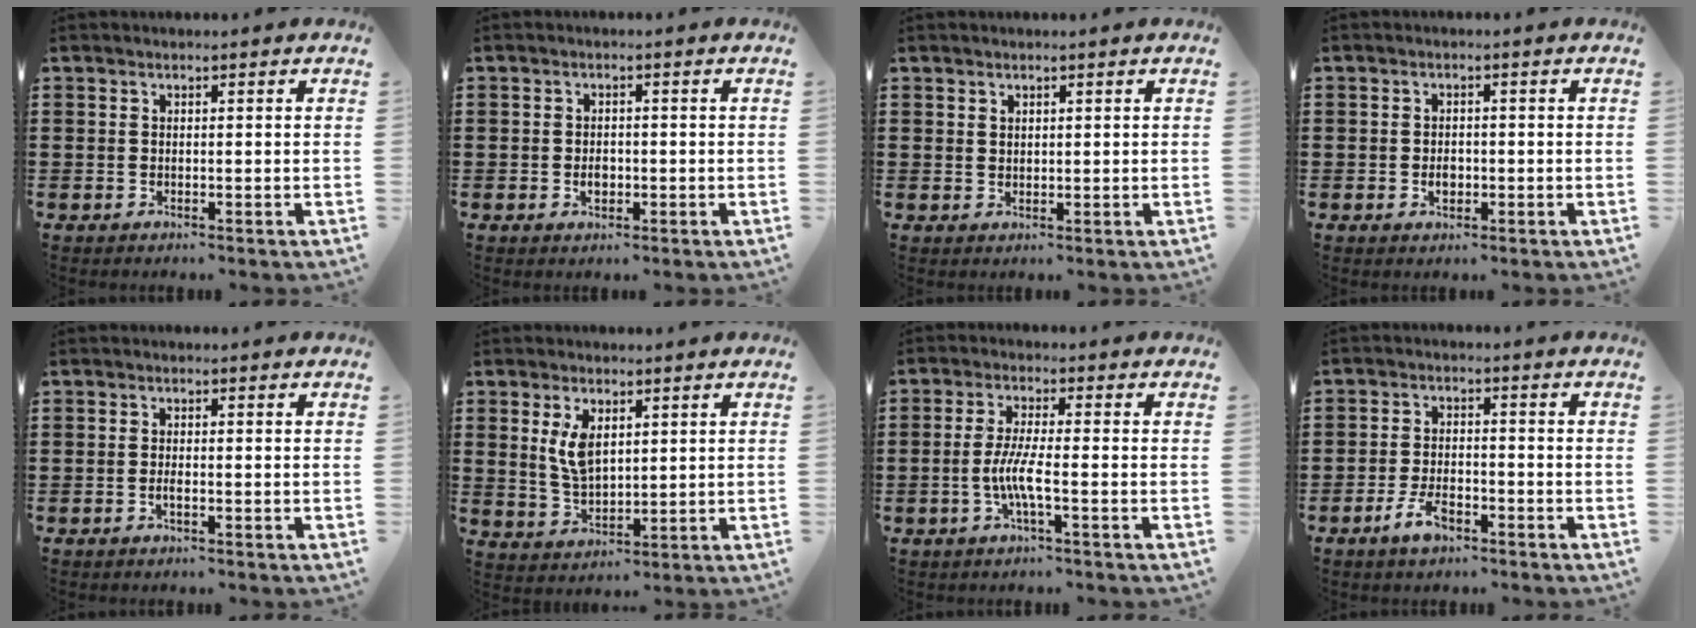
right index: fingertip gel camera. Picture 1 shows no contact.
{"total": 2.0, "force": [-0.5, 1.1, 1.6], "torque": [-0.032, -0.001, -0.008]}
{"total": 1.2, "force": [1.1, 0.6, 0.2], "torque": [-0.004, 0.002, 0.021]}
{"total": 2.1, "force": [-0.5, 1.2, 1.6], "torque": [-0.033, 0.000, -0.008]}
{"total": 1.2, "force": [-0.5, 0.1, 1.1], "torque": [-0.022, -0.007, -0.006]}
{"total": 5.8, "force": [2.2, 2.9, 4.5], "torque": [-0.090, 0.004, 0.036]}
{"total": 5.5, "force": [-1.7, 0.5, 5.3], "torque": [-0.120, -0.013, -0.040]}
{"total": 4.7, "force": [-2.8, 2.0, 3.3], "torque": [-0.075, 0.000, -0.055]}